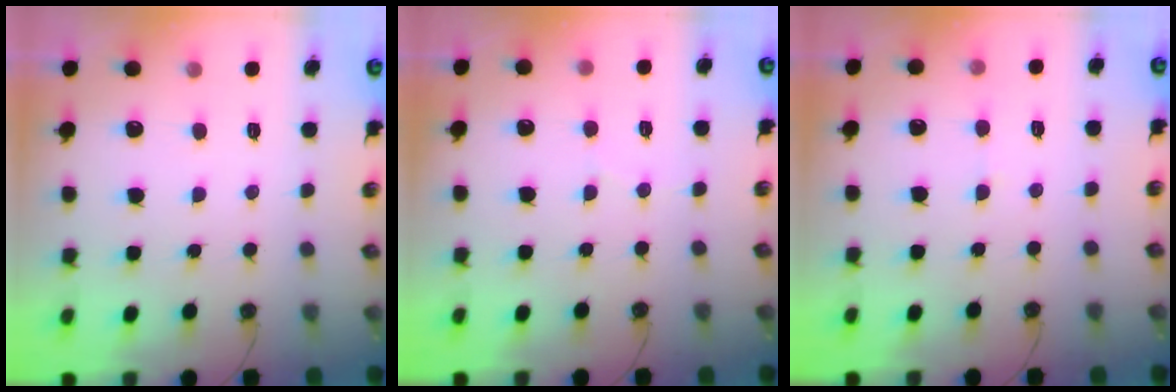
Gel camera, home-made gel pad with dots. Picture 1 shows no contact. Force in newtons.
{"total": 2.7, "press": 2.7, "slide": 0.3}
{"total": 4.5, "press": 4.5, "slide": 0.5}